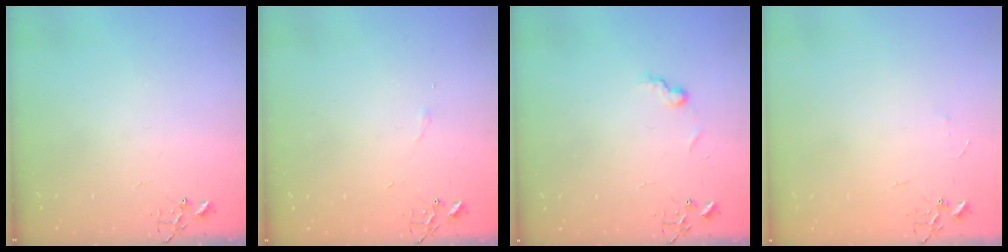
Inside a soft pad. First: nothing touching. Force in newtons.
{"total": 3.3, "press": 3.2, "slide": 0.6}
{"total": 6.9, "press": 6.9, "slide": 0.7}
{"total": 3.2, "press": 3.2, "slide": 0.4}